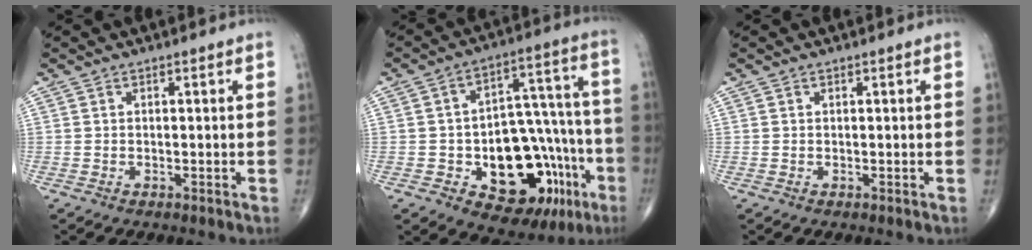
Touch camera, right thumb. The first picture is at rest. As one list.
[{"total": 22.7, "force": [-8.3, 12.5, 17.0], "torque": [-0.183, 0.061, -0.098]}, {"total": 0.0}]